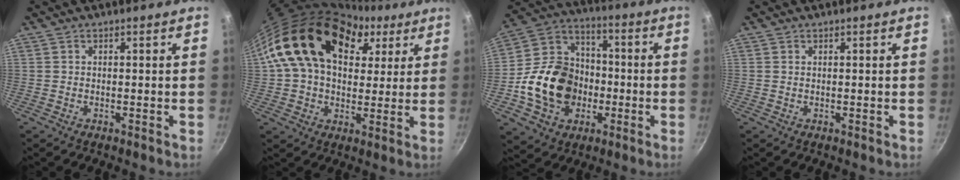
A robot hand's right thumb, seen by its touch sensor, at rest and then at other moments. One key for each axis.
{"total": 23.5, "fx": 8.2, "fy": 15.6, "fz": 15.5, "tx": -0.258, "ty": 0.018, "tz": 0.126}
{"total": 19.1, "fx": -3.8, "fy": 15.3, "fz": 10.8, "tx": -0.168, "ty": 0.043, "tz": -0.067}
{"total": 0.0}